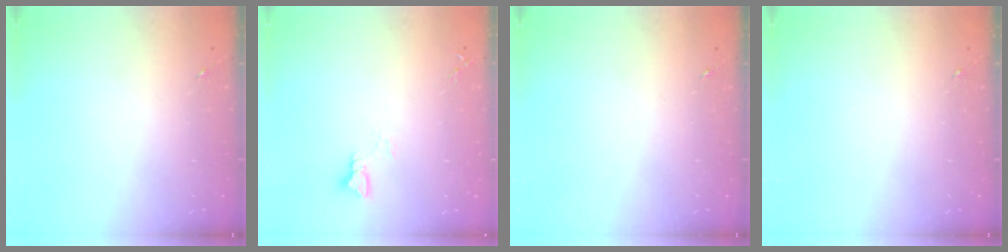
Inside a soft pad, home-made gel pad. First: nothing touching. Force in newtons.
{"total": 3.0, "press": 3.0, "slide": 0.3}
{"total": 0.0}
{"total": 0.0}